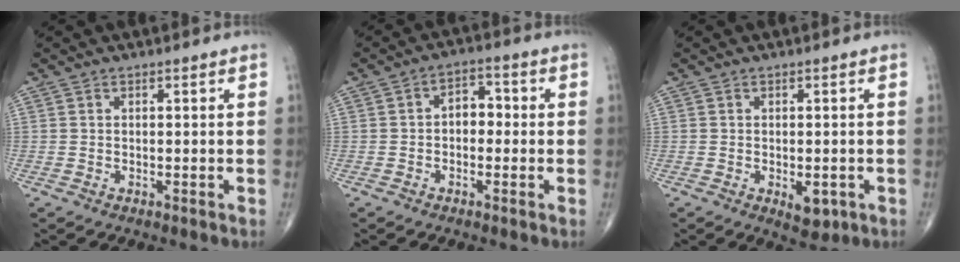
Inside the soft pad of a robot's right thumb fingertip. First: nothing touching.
{"total": 4.6, "force": [-0.4, 3.2, 3.3], "torque": [-0.030, 0.020, -0.018]}
{"total": 3.9, "force": [-1.2, 2.1, 3.0], "torque": [-0.028, -0.001, -0.008]}